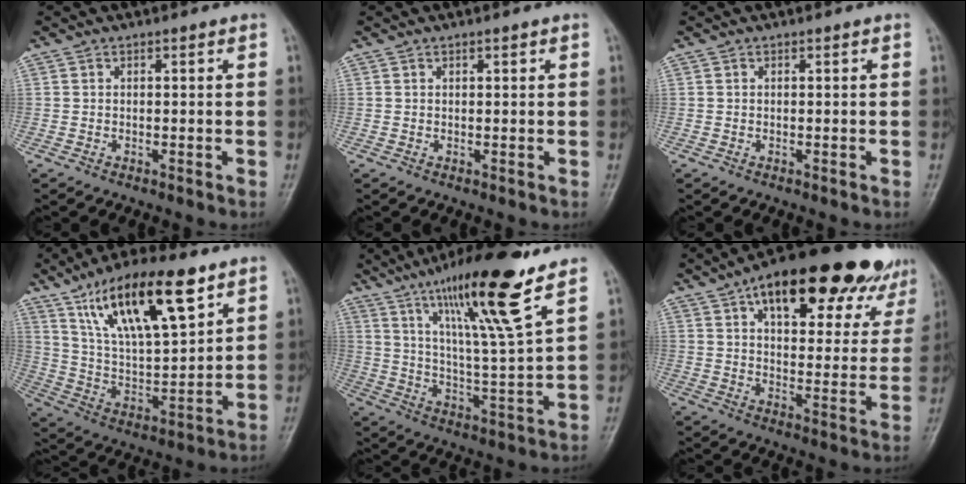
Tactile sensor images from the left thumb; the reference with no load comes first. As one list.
[{"total": 0.8, "force": [0.5, 0.3, 0.5], "torque": [-0.006, 0.000, 0.006]}, {"total": 0.0}, {"total": 20.6, "force": [11.5, 6.8, 15.6], "torque": [-0.247, -0.034, 0.214]}, {"total": 19.2, "force": [11.9, 1.8, 15.0], "torque": [-0.240, -0.055, 0.202]}, {"total": 26.3, "force": [16.4, 10.3, 17.8], "torque": [-0.223, -0.022, 0.228]}]